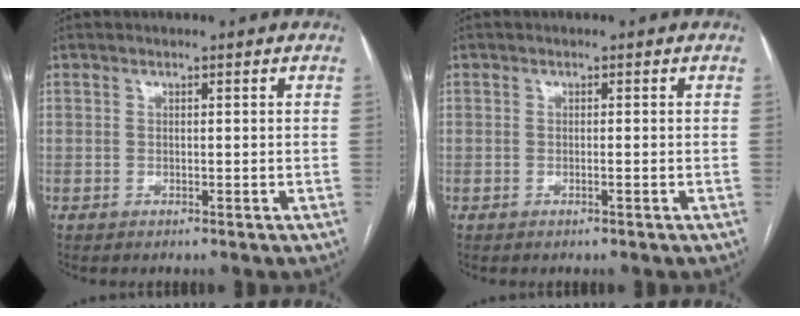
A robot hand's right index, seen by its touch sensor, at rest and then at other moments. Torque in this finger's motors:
{"motor_torque": [-0.17, -0.07, -0.06, 0.00]}